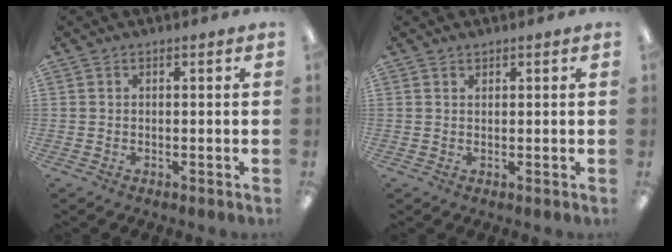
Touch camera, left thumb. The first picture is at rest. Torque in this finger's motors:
{"motor_torque": [0.10, -0.04, -0.13, -0.03, 0.07]}